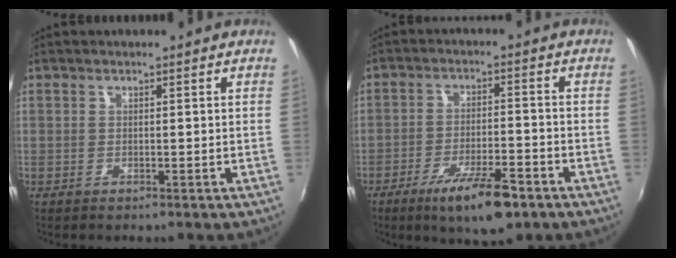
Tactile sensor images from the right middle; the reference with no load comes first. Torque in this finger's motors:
{"motor_torque": [1.27, -0.86, 0.31, 0.17]}